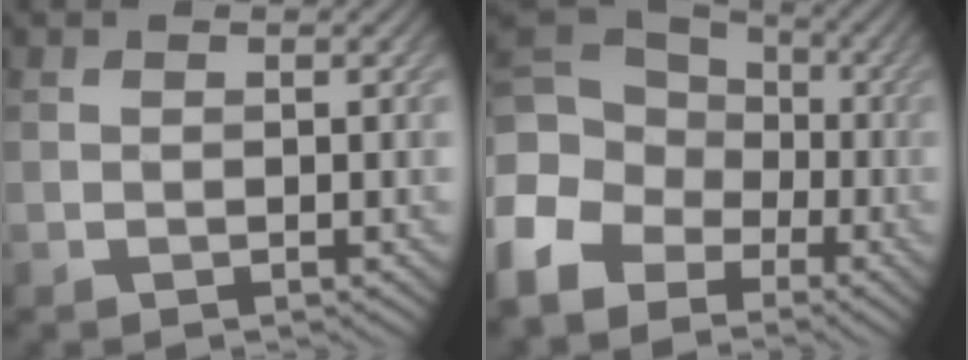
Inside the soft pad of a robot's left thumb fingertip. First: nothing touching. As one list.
[{"total": 14.1, "force": [-4.9, 11.0, 7.3], "torque": [-0.214, -0.029, -0.095]}]